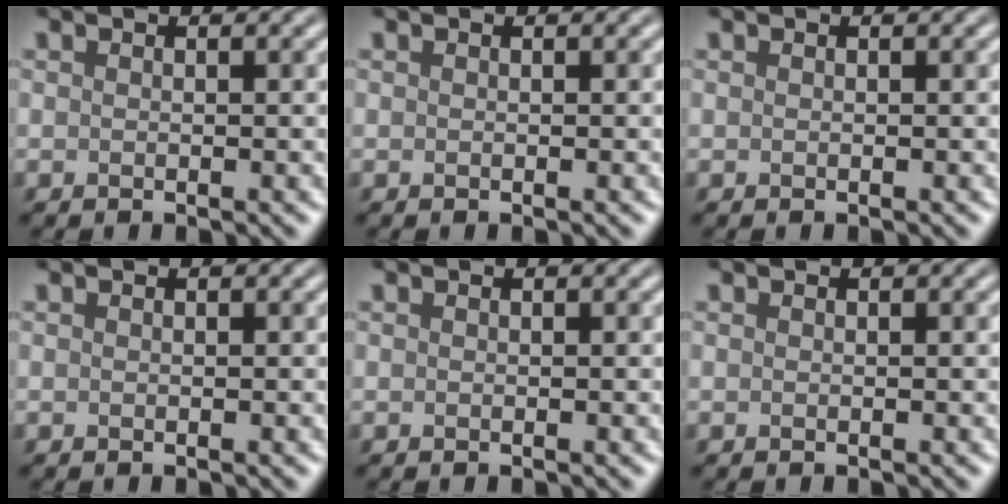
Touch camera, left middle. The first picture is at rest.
{"total": 0.0}
{"total": 0.0}
{"total": 0.0}
{"total": 0.0}
{"total": 0.0}